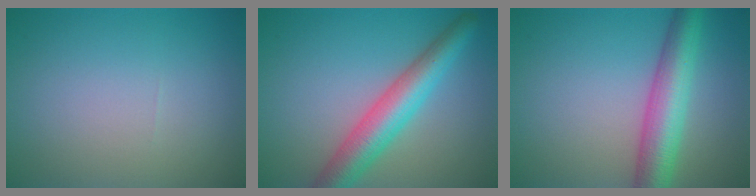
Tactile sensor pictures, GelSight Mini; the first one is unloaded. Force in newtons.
{"total": 5.8, "press": 5.8, "slide": 0.3}
{"total": 6.2, "press": 6.2, "slide": 0.2}